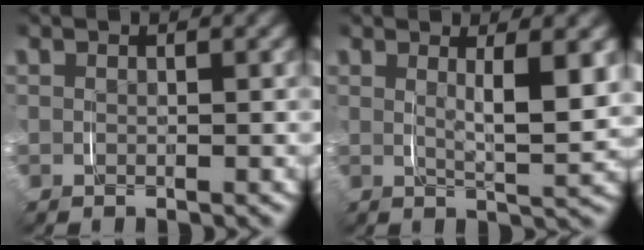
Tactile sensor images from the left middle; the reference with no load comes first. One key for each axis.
{"total": 3.2, "fx": 2.0, "fy": -0.1, "fz": 2.5, "tx": -0.031, "ty": 0.003, "tz": 0.033}